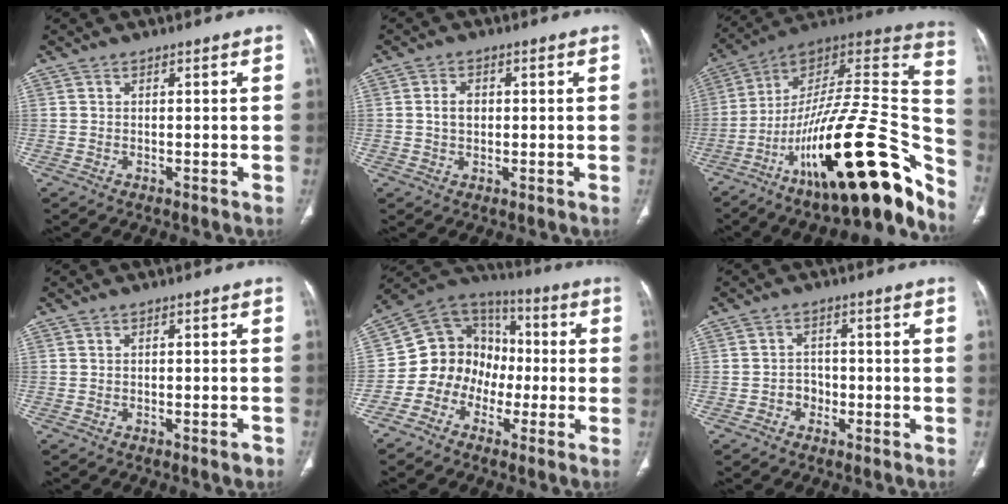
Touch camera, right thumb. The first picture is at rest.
{"total": 3.1, "force": [0.2, 2.3, 2.1], "torque": [-0.031, 0.007, 0.002]}
{"total": 34.6, "force": [-17.8, 10.6, 27.8], "torque": [-0.340, 0.086, -0.280]}
{"total": 1.4, "force": [-0.9, 0.4, 1.0], "torque": [-0.018, -0.001, -0.010]}
{"total": 12.9, "force": [-3.4, 11.5, 4.9], "torque": [-0.038, 0.072, -0.075]}
{"total": 2.9, "force": [-1.2, 2.5, 0.9], "torque": [0.004, 0.015, -0.025]}